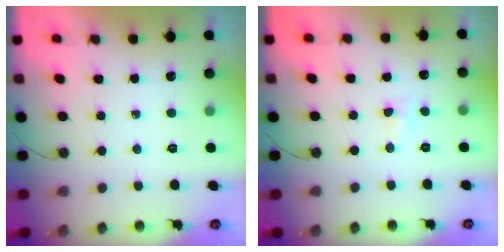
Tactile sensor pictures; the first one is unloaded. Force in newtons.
{"total": 3.6, "press": 3.6, "slide": 0.5}